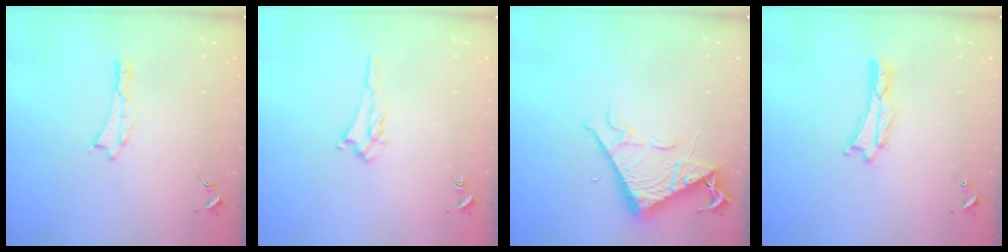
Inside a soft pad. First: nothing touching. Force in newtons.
{"total": 2.0, "press": 2.0, "slide": 0.5}
{"total": 7.9, "press": 7.9, "slide": 0.9}
{"total": 0.5, "press": 0.5, "slide": 0.2}